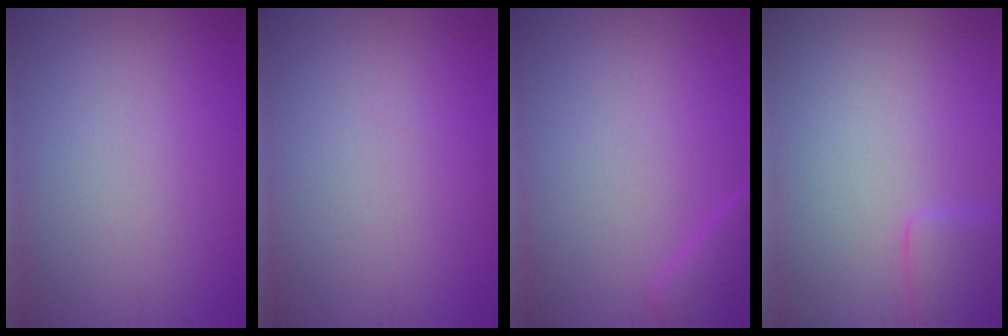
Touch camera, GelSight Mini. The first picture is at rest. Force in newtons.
{"total": 0.0}
{"total": 2.3, "press": 2.3, "slide": 0.2}
{"total": 2.4, "press": 2.4, "slide": 0.3}